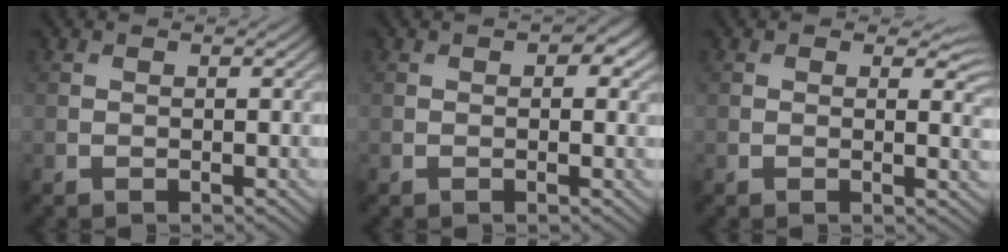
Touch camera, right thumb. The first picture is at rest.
{"total": 2.1, "force": [0.7, 1.2, 1.6], "torque": [-0.016, -0.002, 0.009]}
{"total": 2.9, "force": [1.1, 1.5, 2.3], "torque": [-0.030, -0.008, 0.015]}